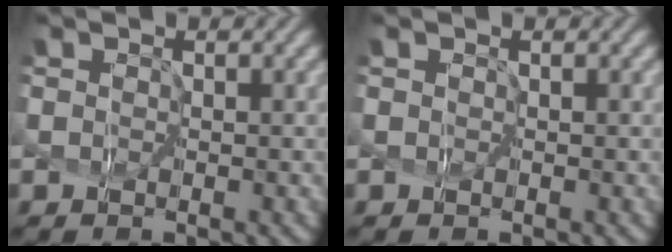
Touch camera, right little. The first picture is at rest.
{"total": 0.0}